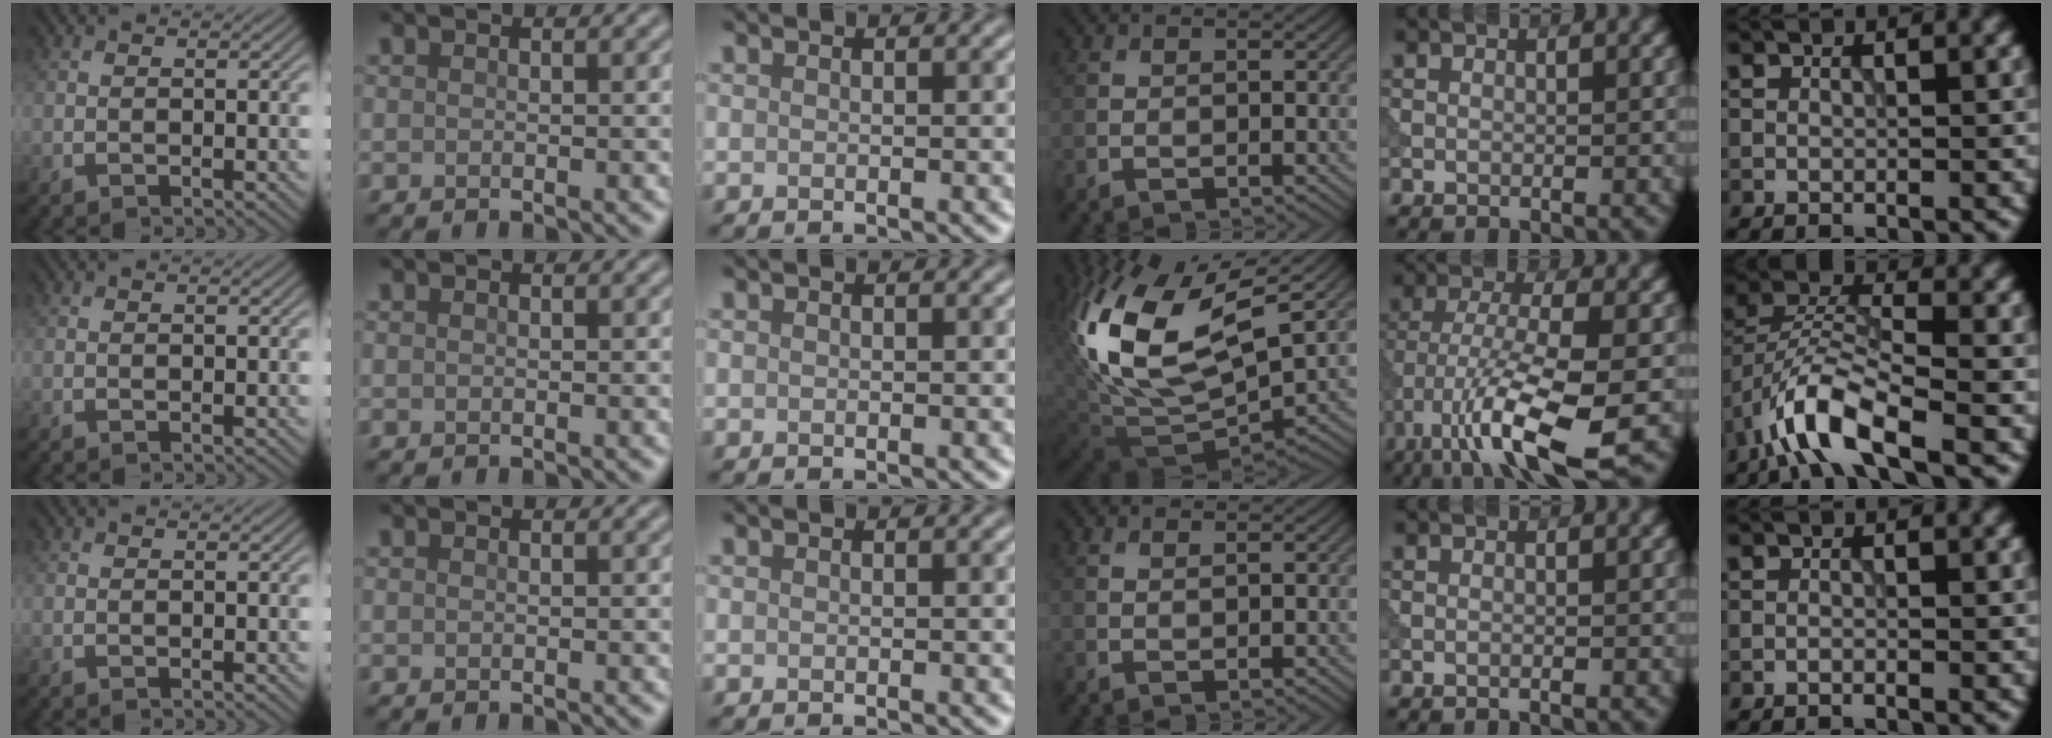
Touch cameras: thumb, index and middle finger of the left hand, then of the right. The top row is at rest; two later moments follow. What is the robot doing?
{"motion": "dispense", "object": "syringe"}